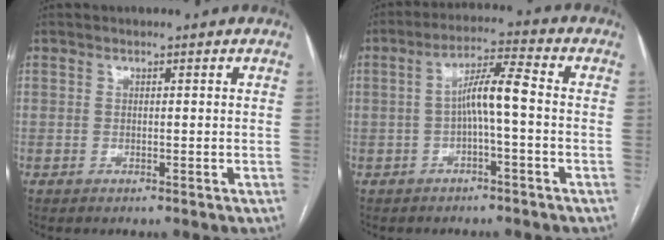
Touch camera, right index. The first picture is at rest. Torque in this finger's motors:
{"motor_torque": [0.92, -0.18, 0.46, 0.13]}